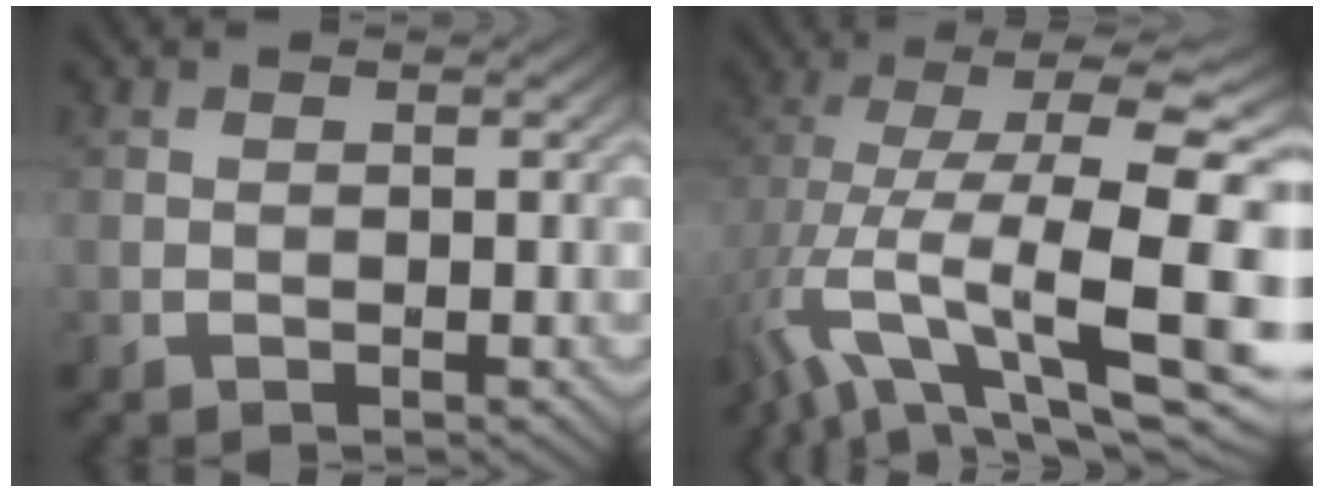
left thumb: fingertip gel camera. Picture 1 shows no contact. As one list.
[{"total": 13.7, "force": [-1.8, 5.0, 12.7], "torque": [-0.241, 0.001, -0.024]}]